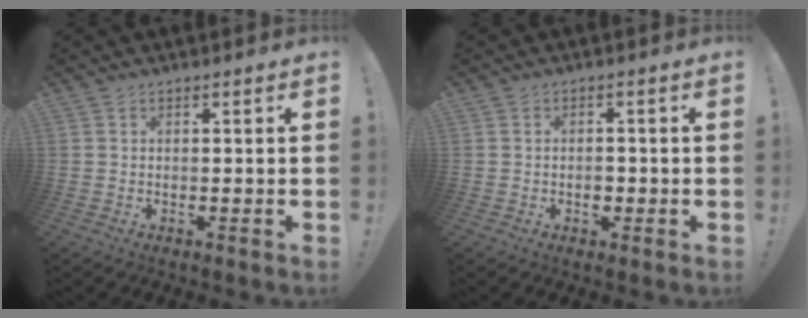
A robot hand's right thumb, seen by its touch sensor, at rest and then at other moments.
{"total": 2.4, "force": [-0.7, 1.8, 1.4], "torque": [-0.015, 0.001, -0.015]}